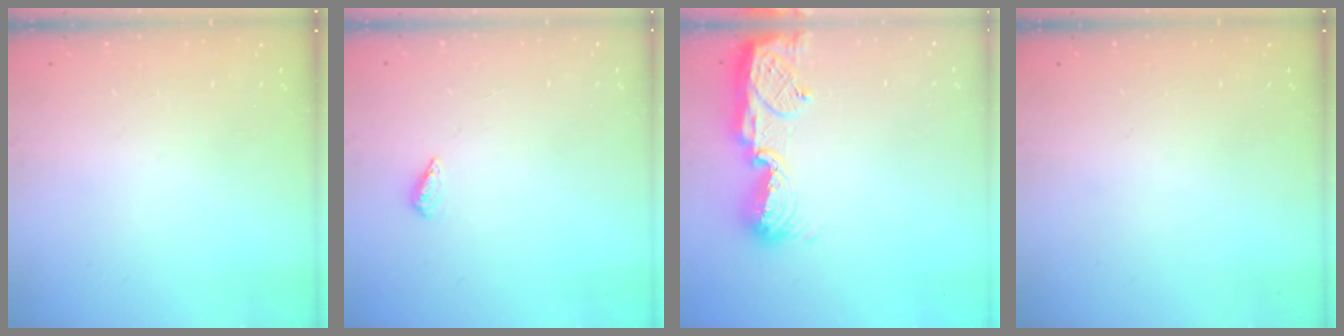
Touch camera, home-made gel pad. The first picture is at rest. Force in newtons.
{"total": 2.1, "press": 1.9, "slide": 0.8}
{"total": 11.6, "press": 11.5, "slide": 1.1}
{"total": 0.0}